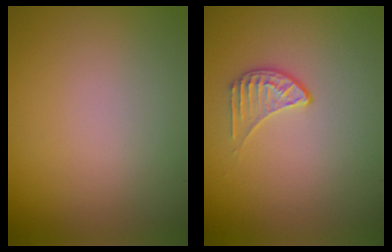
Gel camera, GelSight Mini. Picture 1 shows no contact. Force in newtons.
{"total": 1.6, "press": 1.0, "slide": 1.2}